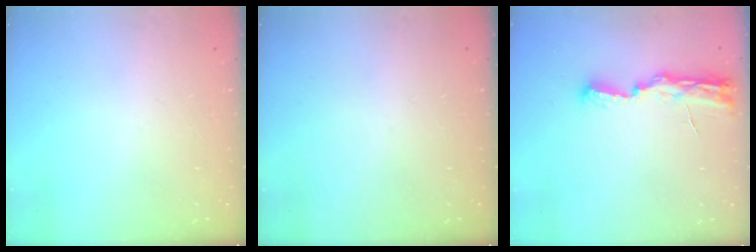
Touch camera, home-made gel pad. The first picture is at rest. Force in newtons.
{"total": 0.0}
{"total": 8.1, "press": 8.1, "slide": 0.8}